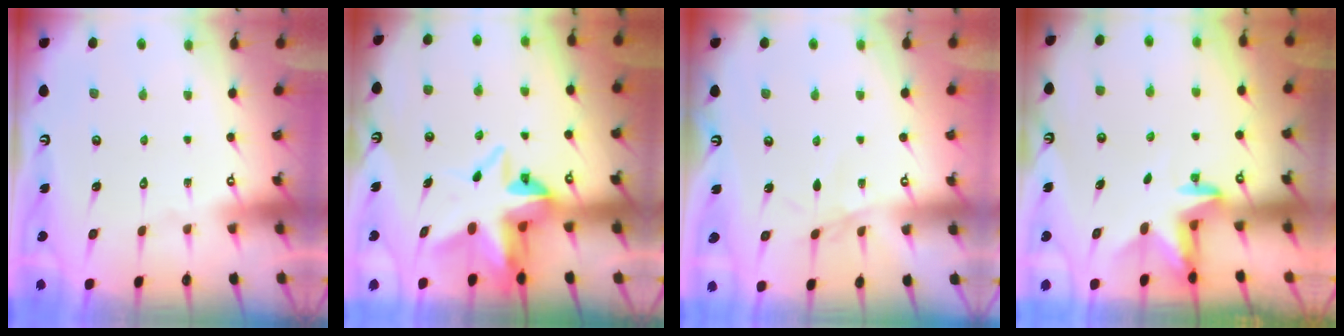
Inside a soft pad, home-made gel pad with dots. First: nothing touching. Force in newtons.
{"total": 8.4, "press": 8.2, "slide": 1.9}
{"total": 2.2, "press": 2.1, "slide": 0.5}
{"total": 3.0, "press": 2.9, "slide": 0.7}